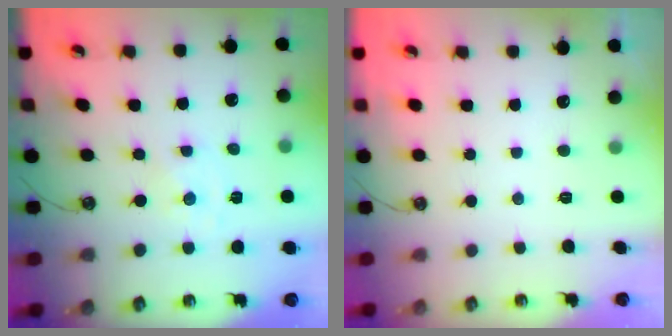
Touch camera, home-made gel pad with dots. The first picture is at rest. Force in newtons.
{"total": 0.0}